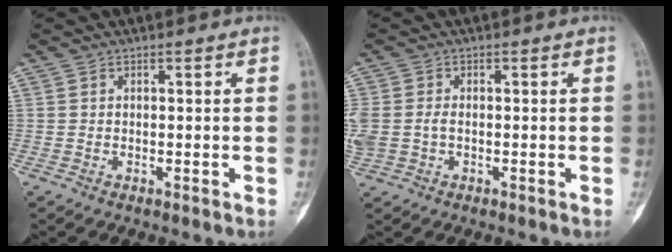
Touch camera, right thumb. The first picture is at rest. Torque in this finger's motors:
{"motor_torque": [0.05, 0.04, 0.35, 0.24, 0.05]}